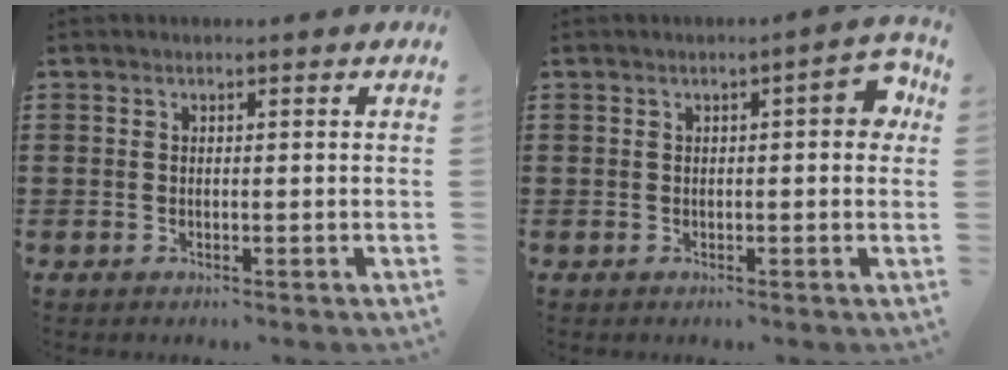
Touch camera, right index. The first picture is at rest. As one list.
[{"total": 3.9, "force": [0.3, 0.9, 3.7], "torque": [-0.046, -0.002, -0.003]}]